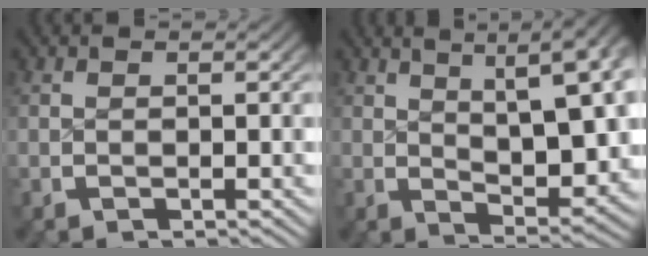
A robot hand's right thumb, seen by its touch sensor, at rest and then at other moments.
{"total": 10.3, "force": [4.0, 4.7, 8.2], "torque": [-0.088, 0.014, 0.051]}